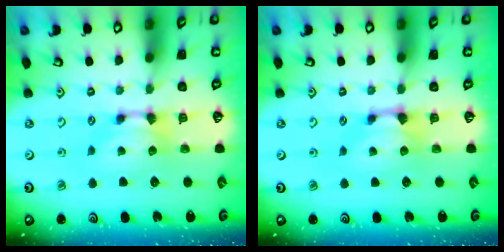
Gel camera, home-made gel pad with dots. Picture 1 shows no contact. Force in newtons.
{"total": 0.9, "press": 0.6, "slide": 0.7}